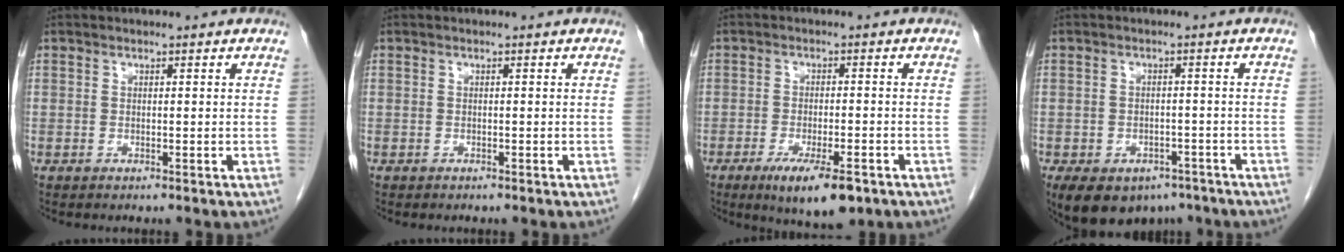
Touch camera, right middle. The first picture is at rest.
{"total": 0.0}
{"total": 8.4, "force": [-5.0, 2.1, 6.4], "torque": [-0.101, -0.014, -0.072]}
{"total": 11.9, "force": [-7.4, 7.7, 5.2], "torque": [-0.109, 0.003, -0.101]}